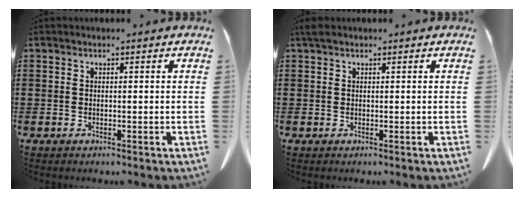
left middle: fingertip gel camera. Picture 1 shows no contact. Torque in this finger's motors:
{"motor_torque": [0.29, -0.22, 0.00, 0.03]}